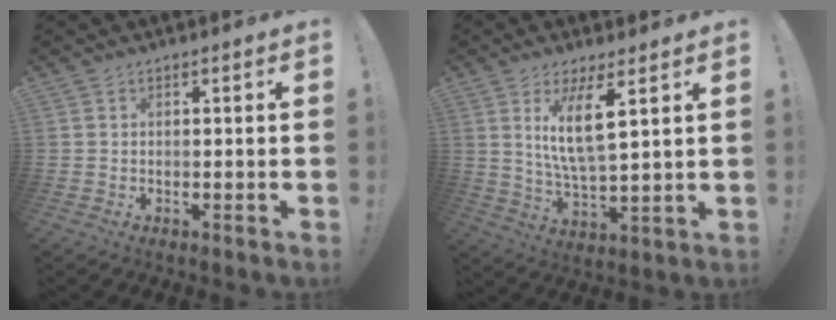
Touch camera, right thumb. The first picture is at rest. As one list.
[{"total": 10.8, "force": [4.8, 2.4, 9.3], "torque": [-0.175, -0.025, 0.079]}]